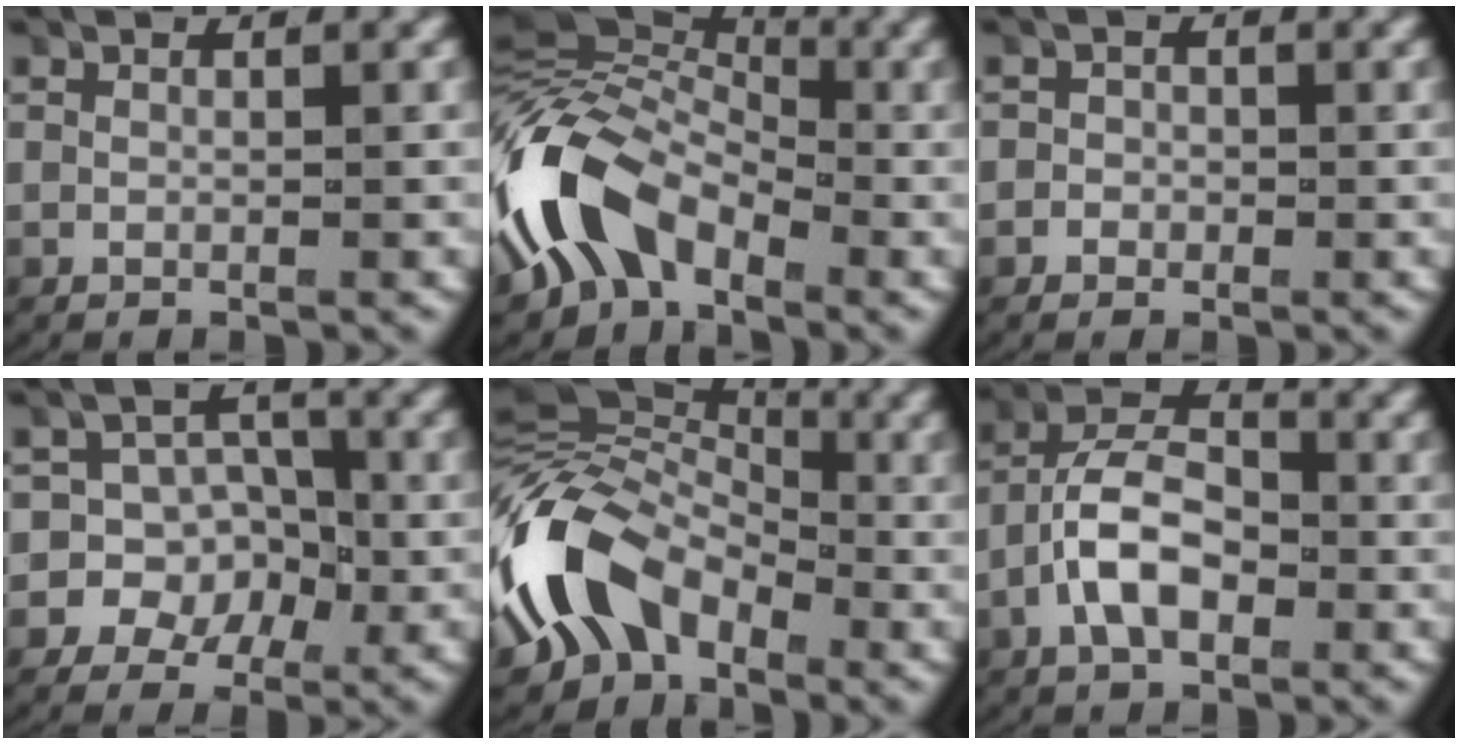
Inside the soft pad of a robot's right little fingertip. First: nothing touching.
{"total": 8.4, "force": [-1.6, 6.4, 5.2], "torque": [-0.127, -0.010, -0.030]}
{"total": 1.1, "force": [-0.7, 0.8, 0.0], "torque": [0.001, -0.002, -0.017]}
{"total": 10.3, "force": [-2.6, 9.5, 2.8], "torque": [-0.075, -0.036, -0.049]}
{"total": 9.6, "force": [-1.9, 7.5, 5.7], "torque": [-0.139, -0.019, -0.030]}
{"total": 5.6, "force": [-1.4, 3.5, 4.1], "torque": [-0.076, -0.002, -0.029]}